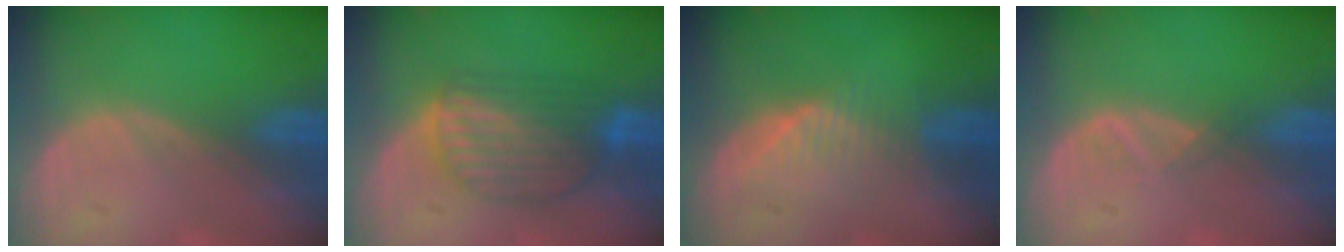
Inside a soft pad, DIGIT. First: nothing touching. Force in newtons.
{"total": 7.5, "press": 7.1, "slide": 2.4}
{"total": 4.3, "press": 4.3, "slide": 0.4}
{"total": 1.3, "press": 1.2, "slide": 0.7}